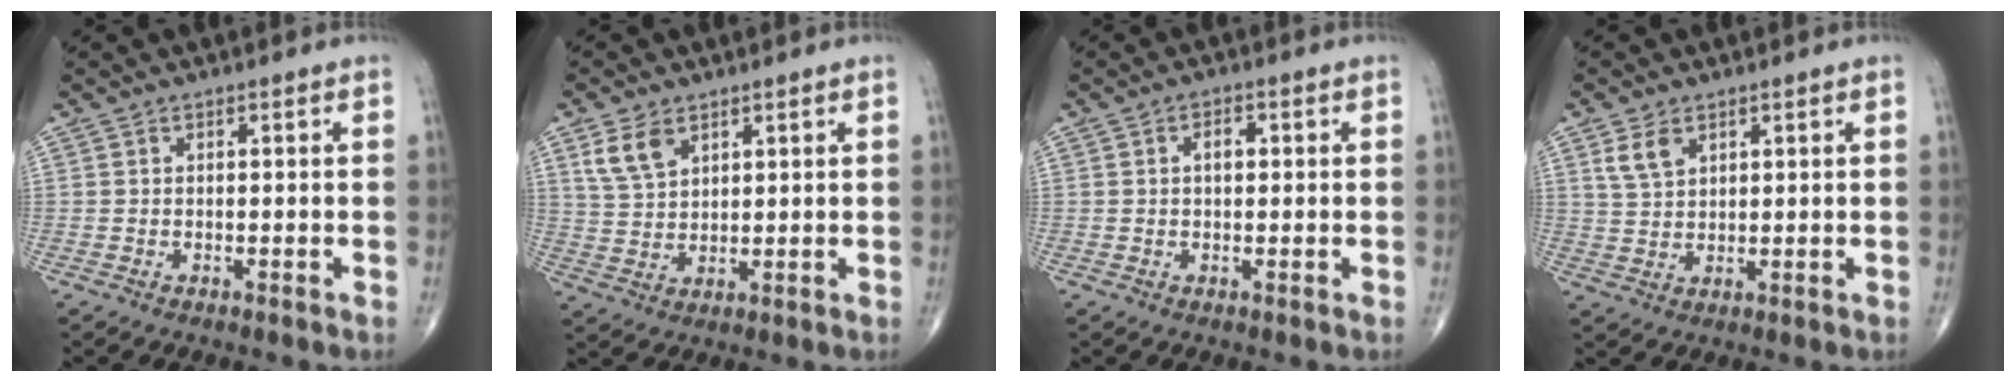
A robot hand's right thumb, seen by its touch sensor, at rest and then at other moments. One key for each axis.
{"total": 6.3, "fx": 3.4, "fy": 3.8, "fz": 3.7, "tx": -0.063, "ty": -0.011, "tz": 0.075}
{"total": 2.5, "fx": 0.4, "fy": 1.5, "fz": 2.0, "tx": -0.030, "ty": 0.006, "tz": 0.006}
{"total": 4.5, "fx": 2.4, "fy": 2.8, "fz": 2.6, "tx": -0.044, "ty": -0.008, "tz": 0.053}